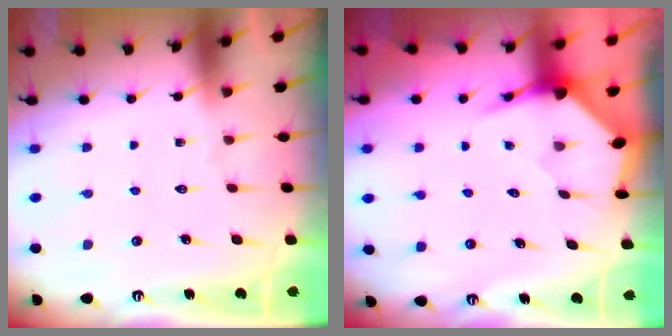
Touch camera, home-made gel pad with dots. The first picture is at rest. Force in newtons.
{"total": 3.6, "press": 3.6, "slide": 0.4}